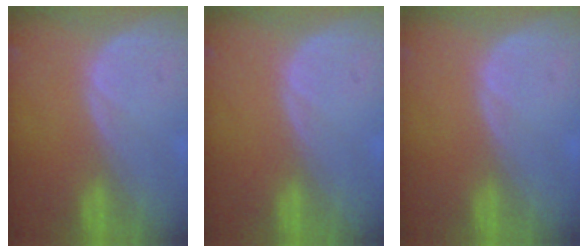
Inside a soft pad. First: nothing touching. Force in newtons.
{"total": 0.0}
{"total": 0.0}